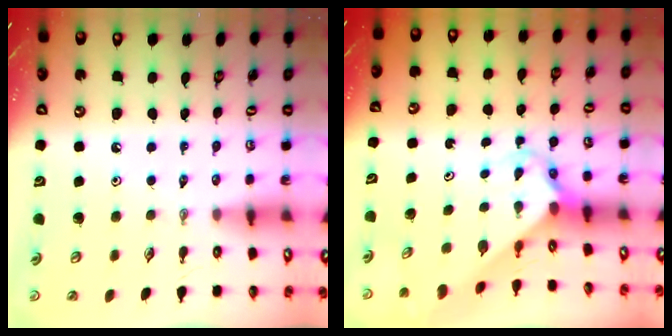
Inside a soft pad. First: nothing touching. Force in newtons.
{"total": 3.9, "press": 3.8, "slide": 0.6}